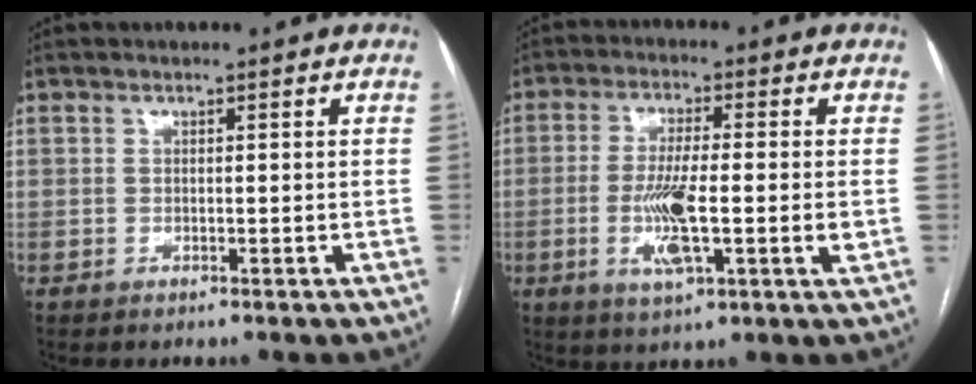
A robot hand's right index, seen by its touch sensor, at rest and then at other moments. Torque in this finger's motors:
{"motor_torque": [1.46, 0.10, 0.71, 0.17]}